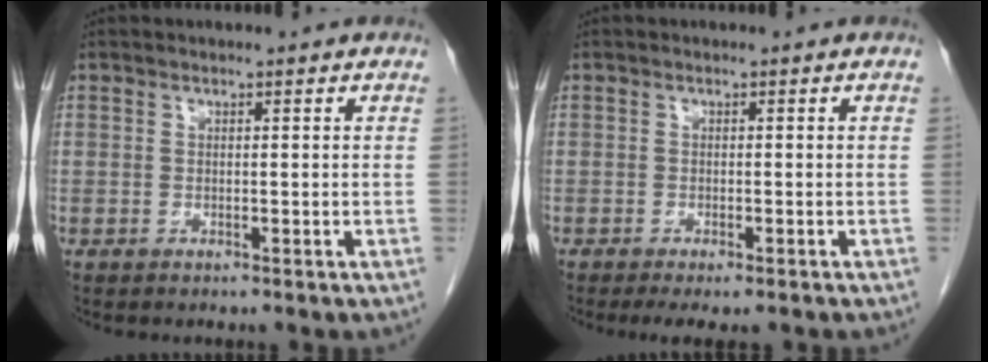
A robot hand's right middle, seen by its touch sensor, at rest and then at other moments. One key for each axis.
{"total": 4.4, "fx": -3.3, "fy": 1.2, "fz": 2.6, "tx": -0.032, "ty": -0.010, "tz": -0.046}